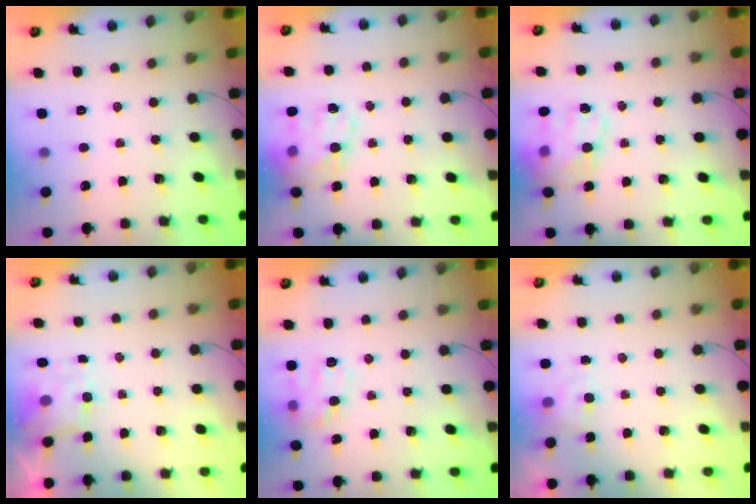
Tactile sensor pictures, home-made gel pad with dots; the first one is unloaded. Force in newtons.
{"total": 18.1, "press": 17.7, "slide": 3.8}
{"total": 18.1, "press": 17.7, "slide": 3.8}
{"total": 3.7, "press": 3.6, "slide": 0.9}
{"total": 11.4, "press": 11.3, "slide": 0.5}
{"total": 4.0, "press": 3.8, "slide": 1.2}